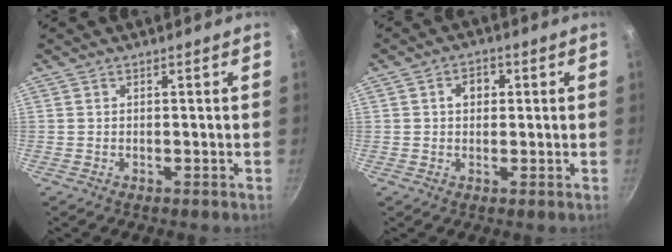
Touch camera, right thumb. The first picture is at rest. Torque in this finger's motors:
{"motor_torque": [0.07, 1.22, 0.60, 0.45, -0.01]}